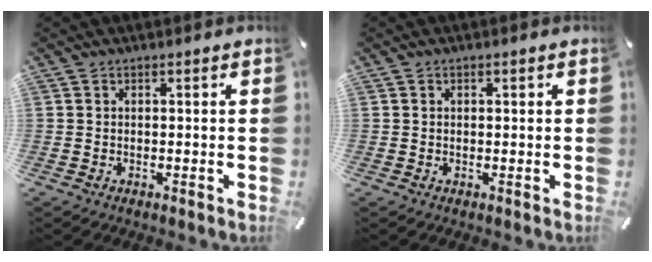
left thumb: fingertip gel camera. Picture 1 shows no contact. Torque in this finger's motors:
{"motor_torque": [-0.22, -0.01, -0.19, -0.10, -0.11]}